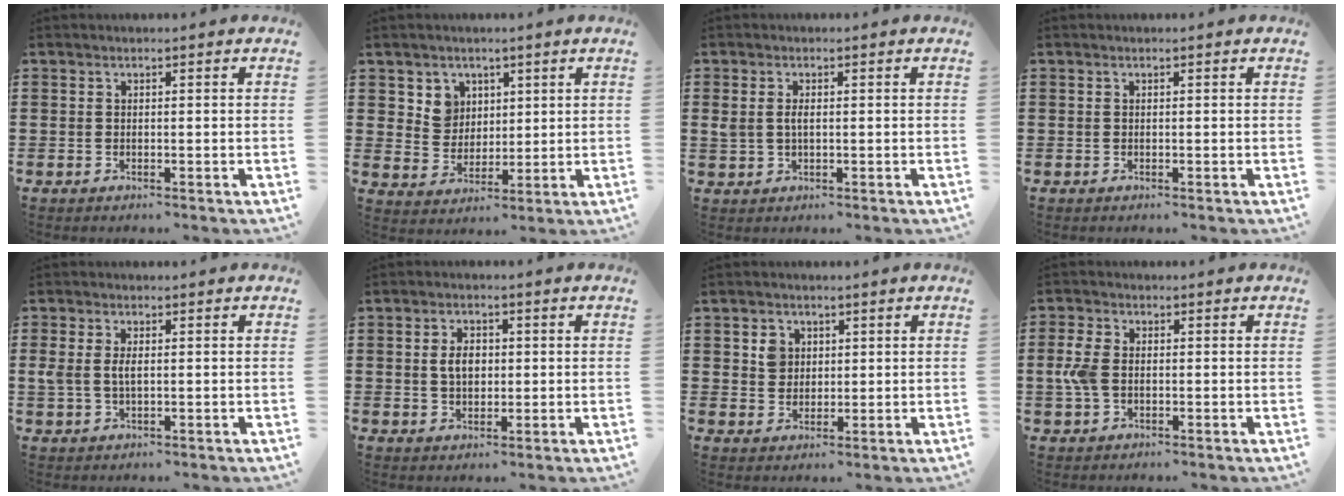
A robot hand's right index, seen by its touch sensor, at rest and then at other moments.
{"total": 5.2, "force": [2.6, 4.5, 0.7], "torque": [-0.031, 0.009, 0.048]}
{"total": 1.8, "force": [0.3, 0.9, 1.5], "torque": [-0.038, 0.002, 0.002]}
{"total": 0.0}
{"total": 3.0, "force": [0.3, 1.5, 2.6], "torque": [-0.066, 0.001, 0.000]}
{"total": 3.7, "force": [0.3, 2.4, 2.7], "torque": [-0.050, 0.008, 0.002]}
{"total": 3.1, "force": [1.1, 2.8, 1.0], "torque": [-0.022, 0.008, 0.017]}
{"total": 4.3, "force": [-0.1, 2.8, 3.3], "torque": [-0.093, 0.000, -0.011]}